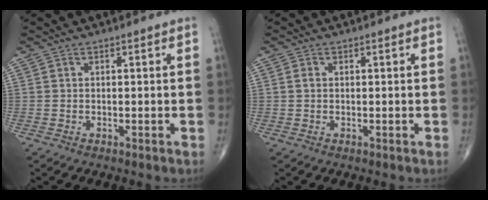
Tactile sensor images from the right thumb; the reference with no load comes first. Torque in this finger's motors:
{"motor_torque": [-0.19, 0.19, 0.06, -0.22, 0.01]}